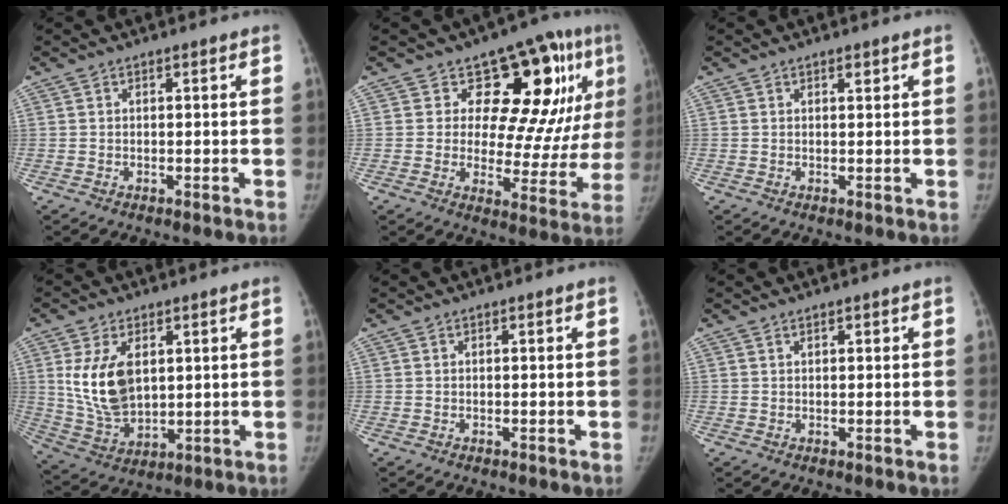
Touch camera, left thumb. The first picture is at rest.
{"total": 18.7, "force": [8.2, 9.5, 13.8], "torque": [-0.115, -0.035, 0.110]}
{"total": 1.0, "force": [0.7, 0.4, 0.6], "torque": [-0.004, -0.004, 0.009]}
{"total": 12.6, "force": [3.1, 7.6, 9.6], "torque": [-0.167, -0.018, 0.073]}
{"total": 0.0}
{"total": 0.8, "force": [0.6, 0.4, 0.4], "torque": [-0.002, -0.002, 0.007]}